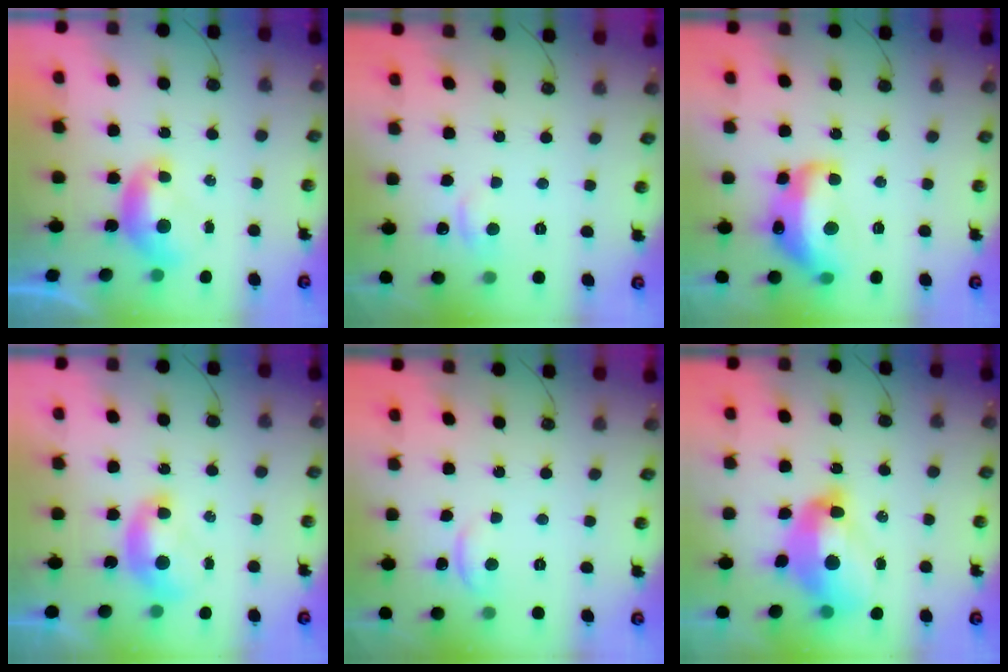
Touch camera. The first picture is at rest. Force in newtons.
{"total": 1.4, "press": 1.0, "slide": 0.9}
{"total": 9.5, "press": 9.5, "slide": 0.9}
{"total": 1.2, "press": 1.2, "slide": 0.3}
{"total": 0.6, "press": 0.5, "slide": 0.3}
{"total": 10.4, "press": 10.3, "slide": 1.3}